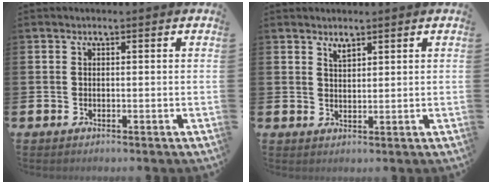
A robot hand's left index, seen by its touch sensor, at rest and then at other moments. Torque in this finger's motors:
{"motor_torque": [0.20, 0.11, -0.01, -0.01]}